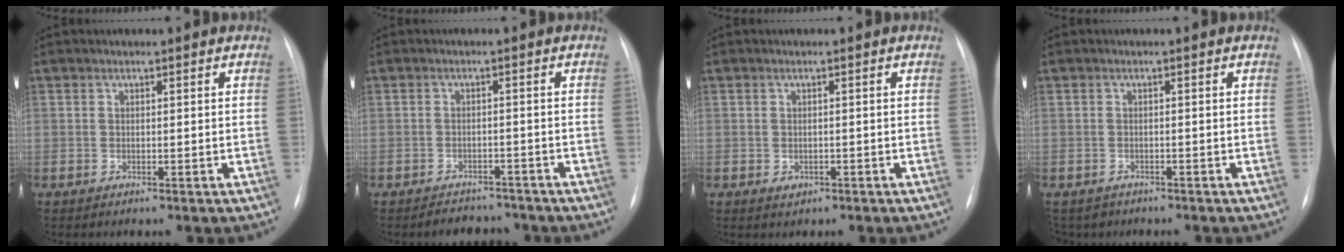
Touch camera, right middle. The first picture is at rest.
{"total": 4.8, "force": [-4.3, 2.0, 0.5], "torque": [-0.003, 0.006, -0.058]}
{"total": 1.4, "force": [-0.6, 1.2, 0.6], "torque": [-0.008, 0.002, -0.003]}
{"total": 3.0, "force": [-2.2, 1.9, -0.1], "torque": [0.003, 0.001, -0.036]}